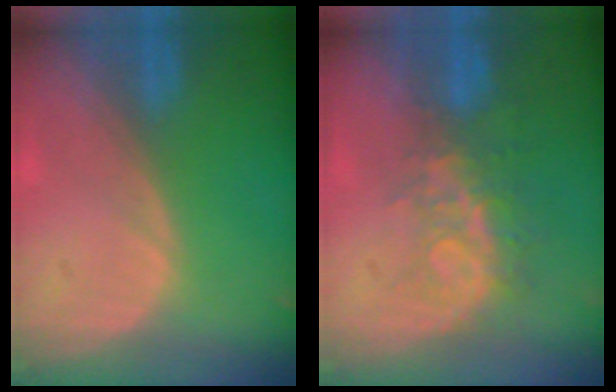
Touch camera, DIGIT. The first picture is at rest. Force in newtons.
{"total": 8.5, "press": 7.0, "slide": 4.8}